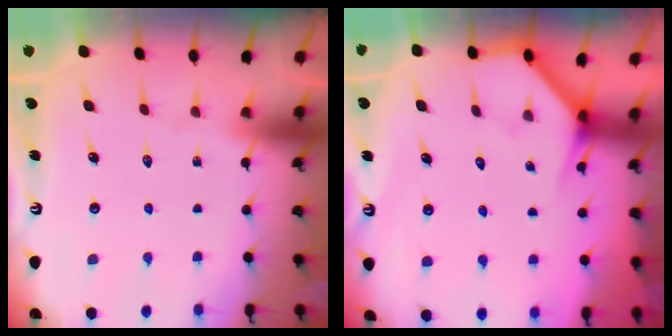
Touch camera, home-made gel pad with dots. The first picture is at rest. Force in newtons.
{"total": 3.6, "press": 3.6, "slide": 0.3}